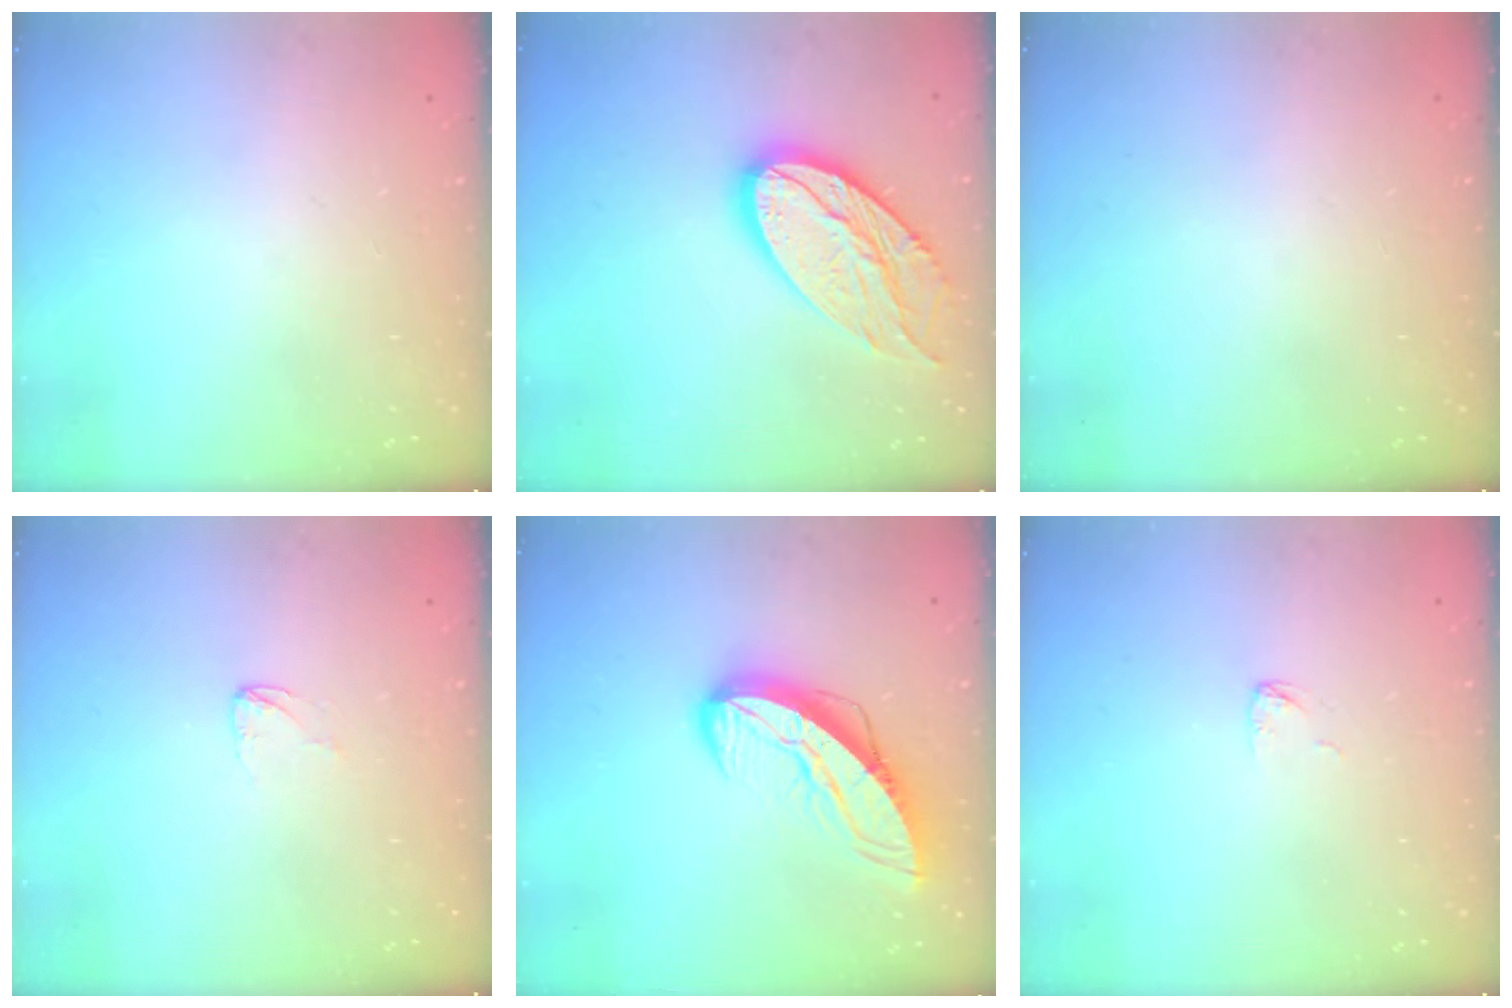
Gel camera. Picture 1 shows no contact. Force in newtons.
{"total": 18.8, "press": 18.7, "slide": 1.6}
{"total": 0.0}
{"total": 3.0, "press": 3.0, "slide": 0.1}
{"total": 11.6, "press": 11.6, "slide": 1.0}
{"total": 2.8, "press": 2.7, "slide": 0.2}